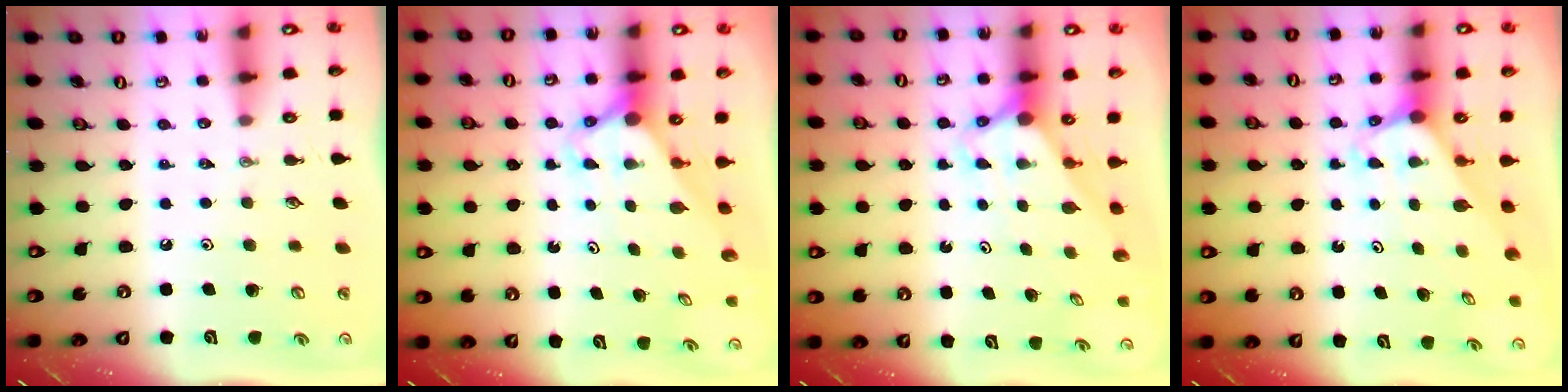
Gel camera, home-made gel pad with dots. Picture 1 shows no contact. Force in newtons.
{"total": 2.9, "press": 2.9, "slide": 0.3}
{"total": 2.7, "press": 2.7, "slide": 0.0}
{"total": 1.8, "press": 1.8, "slide": 0.1}